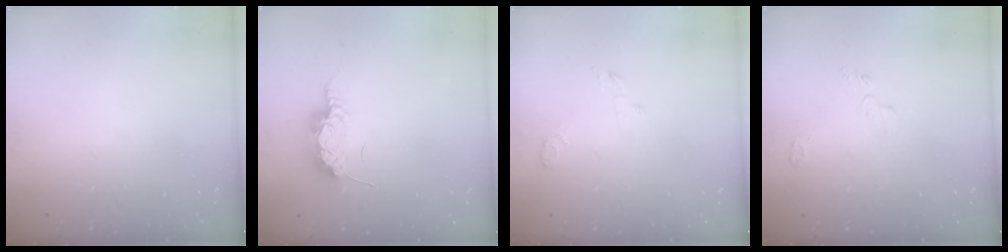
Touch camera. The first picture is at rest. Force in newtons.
{"total": 8.1, "press": 7.8, "slide": 2.3}
{"total": 3.3, "press": 3.2, "slide": 0.7}
{"total": 4.0, "press": 4.0, "slide": 0.5}